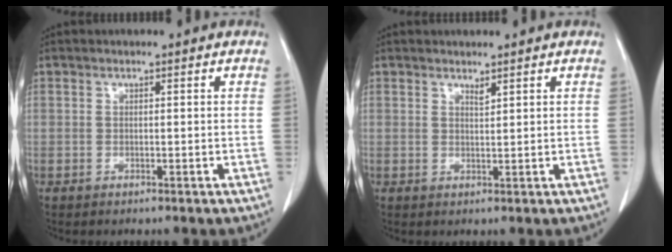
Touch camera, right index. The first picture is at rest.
{"total": 0.9, "force": [0.8, -0.1, 0.5], "torque": [-0.009, -0.008, 0.015]}